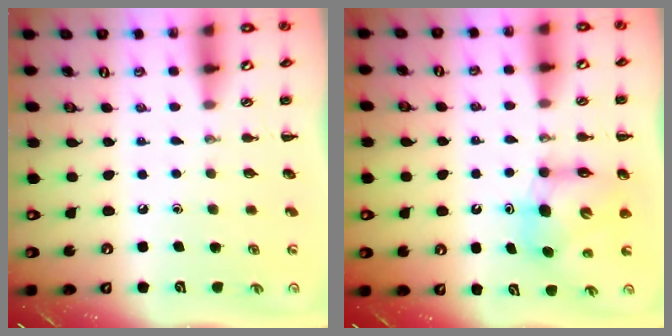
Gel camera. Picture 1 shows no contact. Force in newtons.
{"total": 7.1, "press": 7.0, "slide": 1.2}